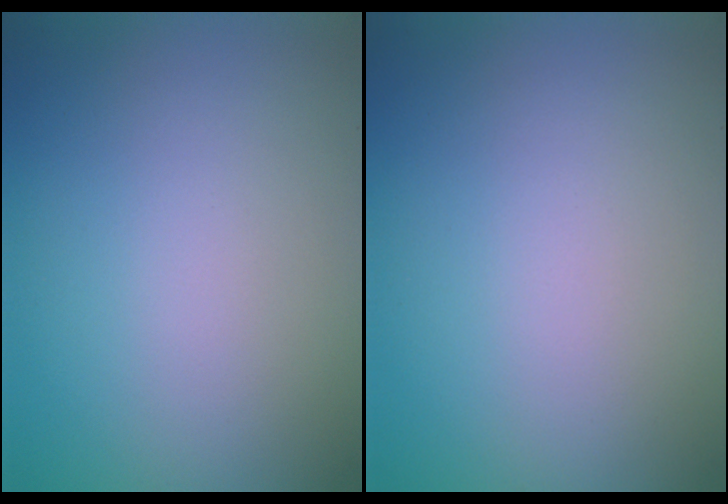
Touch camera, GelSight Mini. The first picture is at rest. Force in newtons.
{"total": 0.0}